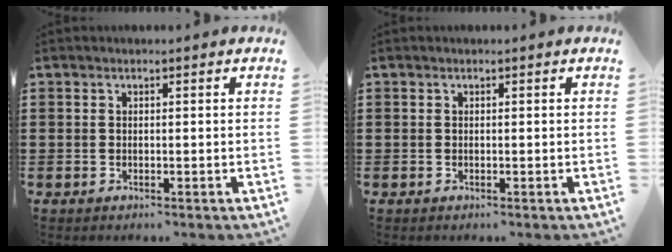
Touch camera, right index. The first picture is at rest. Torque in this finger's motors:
{"motor_torque": [1.09, 1.05, -0.01, 0.00]}